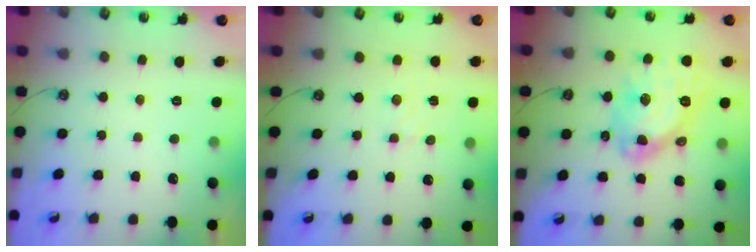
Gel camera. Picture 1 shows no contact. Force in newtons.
{"total": 1.7, "press": 1.7, "slide": 0.3}
{"total": 17.0, "press": 16.9, "slide": 1.8}